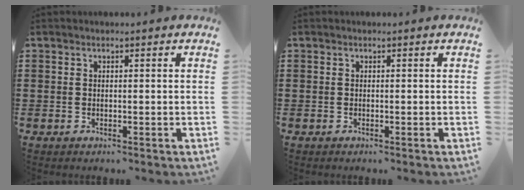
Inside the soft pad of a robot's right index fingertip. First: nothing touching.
{"total": 0.0}